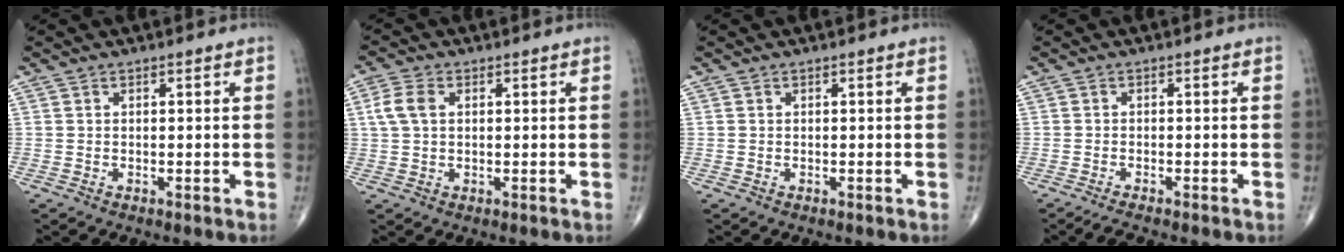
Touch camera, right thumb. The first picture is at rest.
{"total": 4.6, "force": [1.0, 3.0, 3.3], "torque": [-0.078, 0.010, 0.018]}
{"total": 0.0}
{"total": 2.0, "force": [-1.8, -0.1, 1.0], "torque": [-0.032, 0.000, -0.035]}